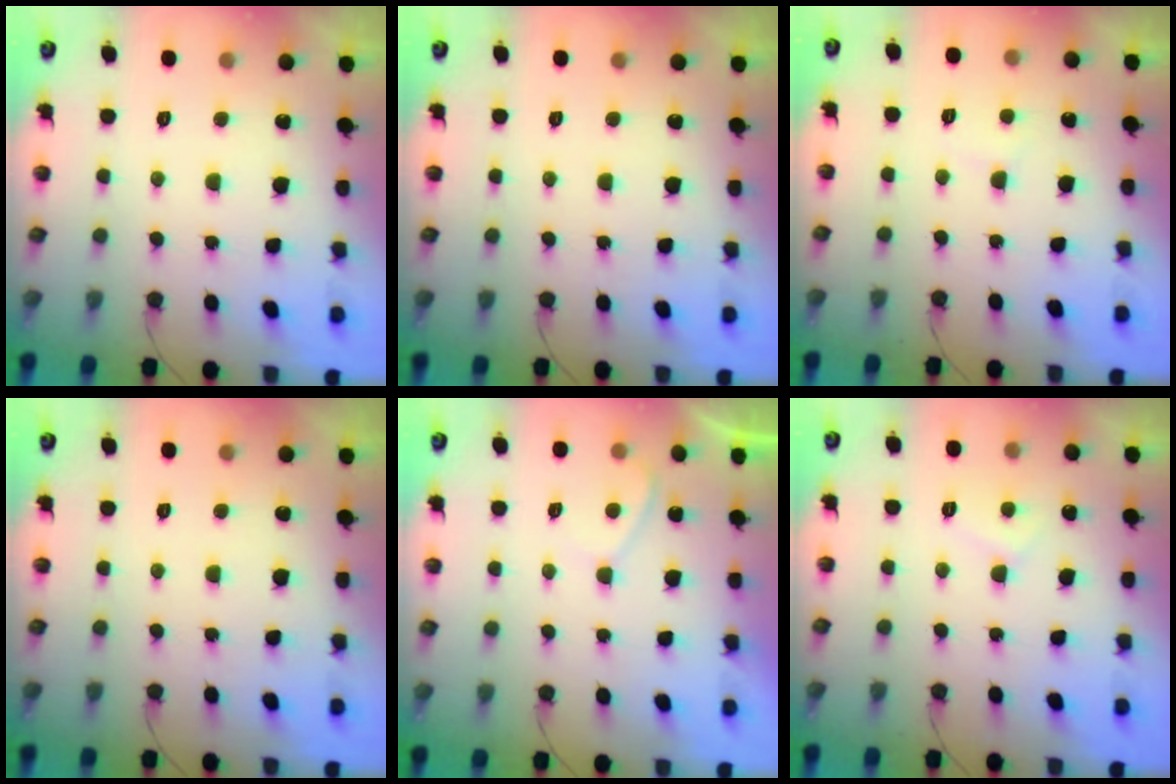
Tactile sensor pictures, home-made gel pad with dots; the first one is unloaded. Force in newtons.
{"total": 0.0}
{"total": 2.6, "press": 2.6, "slide": 0.2}
{"total": 0.0}
{"total": 1.5, "press": 1.4, "slide": 0.6}
{"total": 5.5, "press": 5.5, "slide": 0.7}